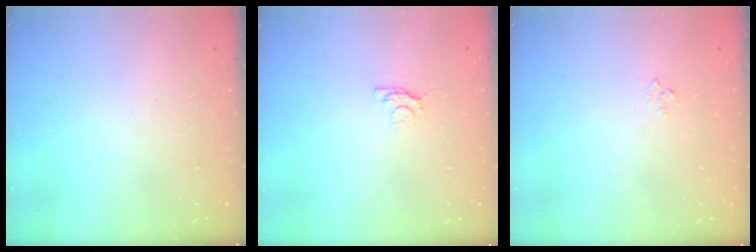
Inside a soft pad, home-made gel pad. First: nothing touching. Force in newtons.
{"total": 3.4, "press": 3.4, "slide": 0.5}
{"total": 2.9, "press": 2.8, "slide": 0.4}